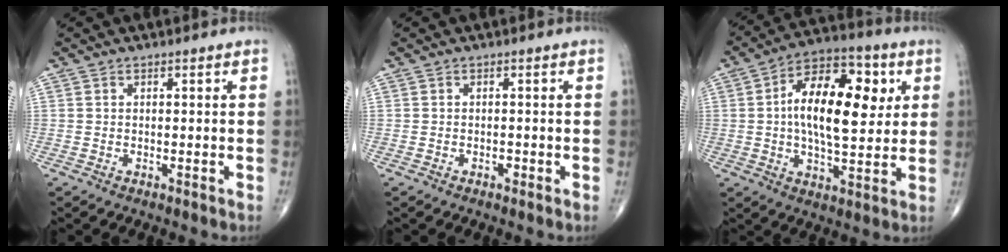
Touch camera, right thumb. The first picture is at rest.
{"total": 0.7, "force": [-0.4, 0.4, 0.5], "torque": [-0.007, 0.001, -0.008]}
{"total": 18.1, "force": [3.2, 8.9, 15.4], "torque": [-0.228, 0.008, 0.044]}